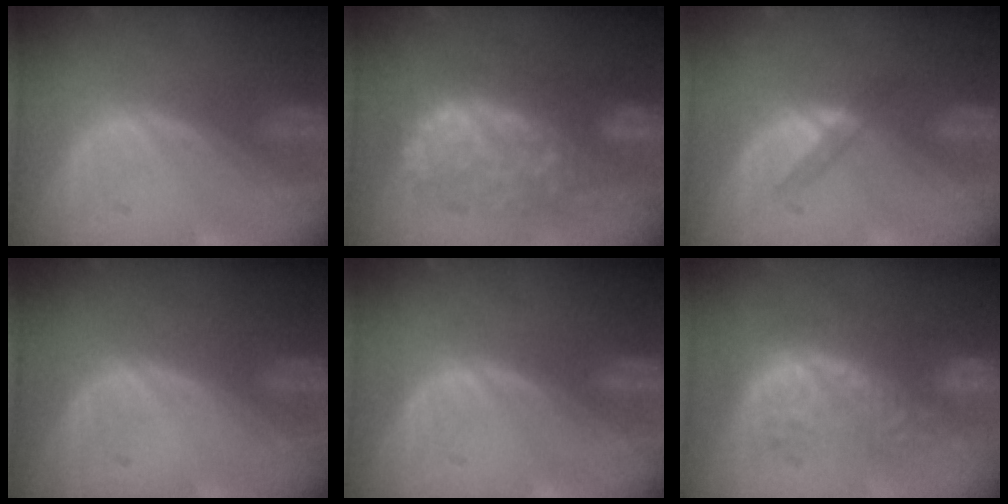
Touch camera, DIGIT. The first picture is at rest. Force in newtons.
{"total": 10.5, "press": 10.4, "slide": 1.2}
{"total": 2.3, "press": 2.0, "slide": 1.0}
{"total": 0.0}
{"total": 0.0}
{"total": 8.9, "press": 8.7, "slide": 1.9}